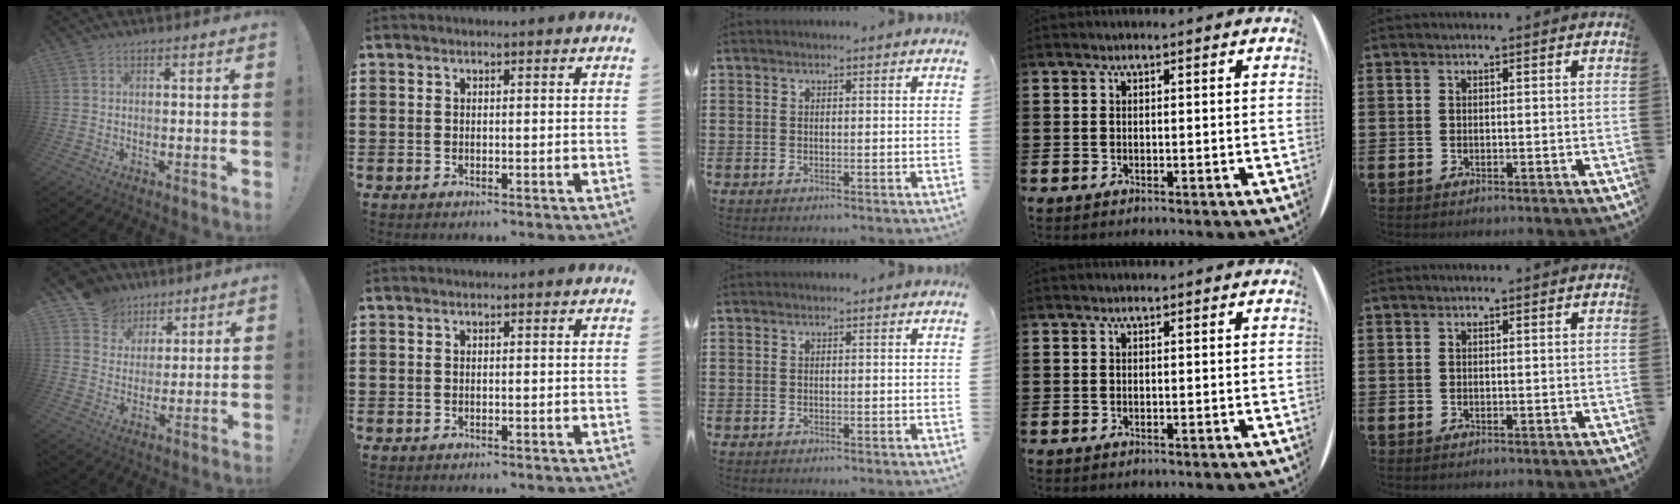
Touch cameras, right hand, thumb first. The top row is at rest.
{"thumb": {"total": 10.3, "force": [6.4, 7.9, 1.7], "torque": [-0.035, -0.039, 0.129]}}